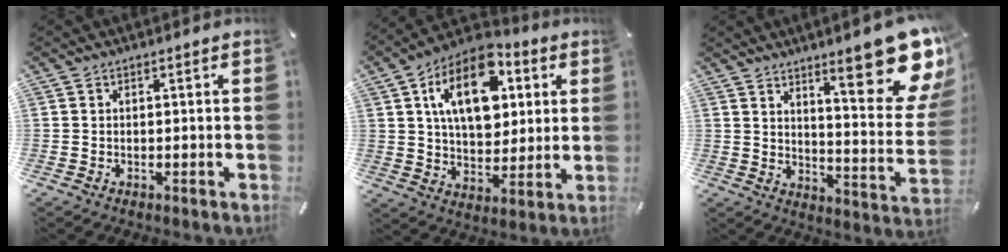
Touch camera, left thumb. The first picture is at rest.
{"total": 17.7, "force": [6.6, 11.0, 12.2], "torque": [-0.214, -0.009, 0.114]}
{"total": 20.8, "force": [12.6, 5.7, 15.6], "torque": [-0.203, -0.097, 0.198]}